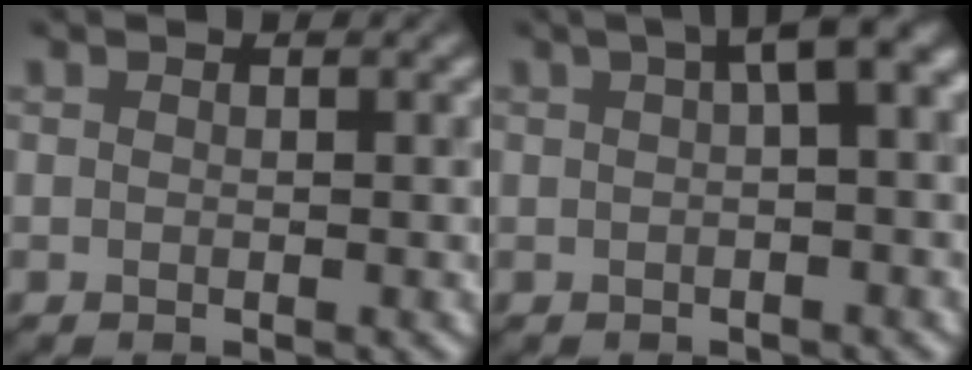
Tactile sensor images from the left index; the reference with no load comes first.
{"total": 4.6, "force": [1.4, 1.3, 4.2], "torque": [-0.046, 0.018, 0.013]}